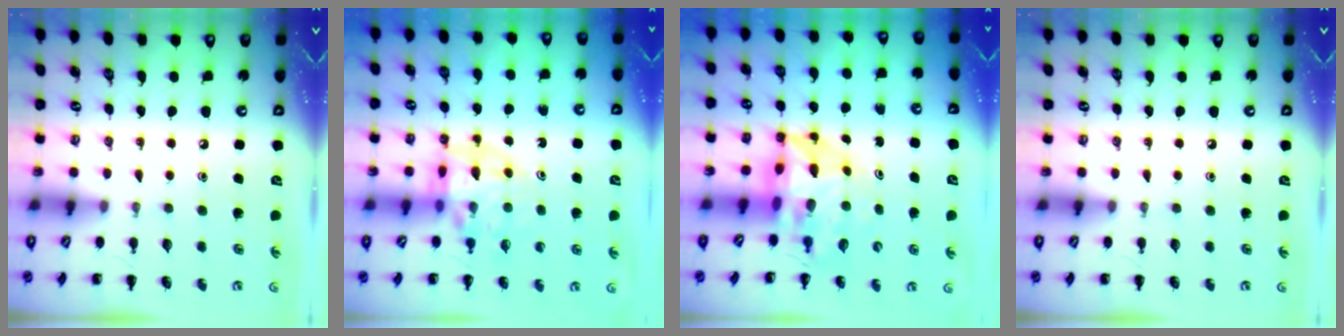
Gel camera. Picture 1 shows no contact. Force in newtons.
{"total": 11.6, "press": 11.1, "slide": 3.5}
{"total": 7.5, "press": 7.1, "slide": 2.4}
{"total": 0.0}